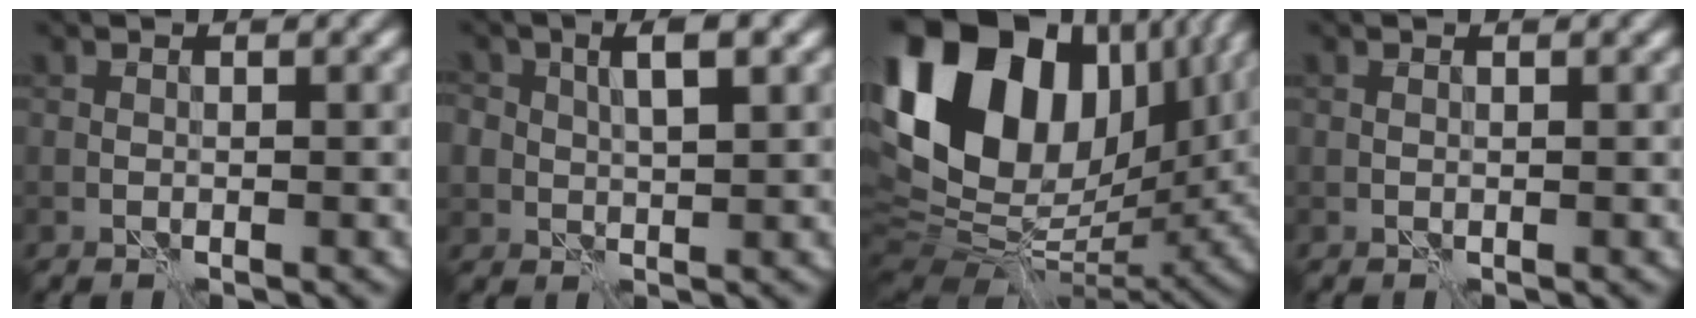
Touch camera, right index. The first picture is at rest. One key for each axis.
{"total": 3.7, "fx": 1.4, "fy": 2.1, "fz": 2.7, "tx": -0.050, "ty": 0.004, "tz": 0.024}
{"total": 19.7, "fx": 6.5, "fy": 13.3, "fz": 13.0, "tx": -0.262, "ty": 0.031, "tz": 0.117}
{"total": 0.0}